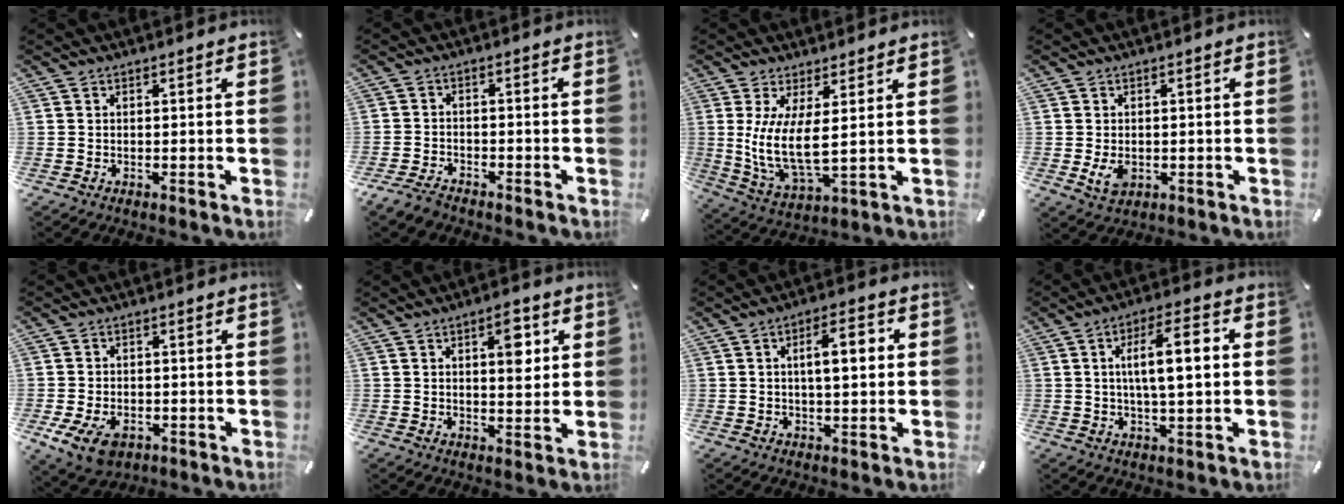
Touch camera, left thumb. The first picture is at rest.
{"total": 3.6, "force": [-3.1, 1.4, 1.2], "torque": [-0.037, 0.017, -0.065]}
{"total": 10.2, "force": [2.1, 3.2, 9.4], "torque": [-0.214, -0.021, 0.039]}
{"total": 3.5, "force": [-0.6, 2.5, 2.3], "torque": [-0.053, 0.001, -0.011]}
{"total": 7.1, "force": [-3.4, 4.8, 4.1], "torque": [-0.094, 0.012, -0.061]}
{"total": 7.4, "force": [2.4, 3.5, 6.1], "torque": [-0.073, -0.011, 0.032]}
{"total": 7.7, "force": [1.2, 2.9, 7.1], "torque": [-0.111, 0.004, 0.012]}
{"total": 10.8, "force": [1.5, 3.4, 10.1], "torque": [-0.161, 0.006, 0.018]}